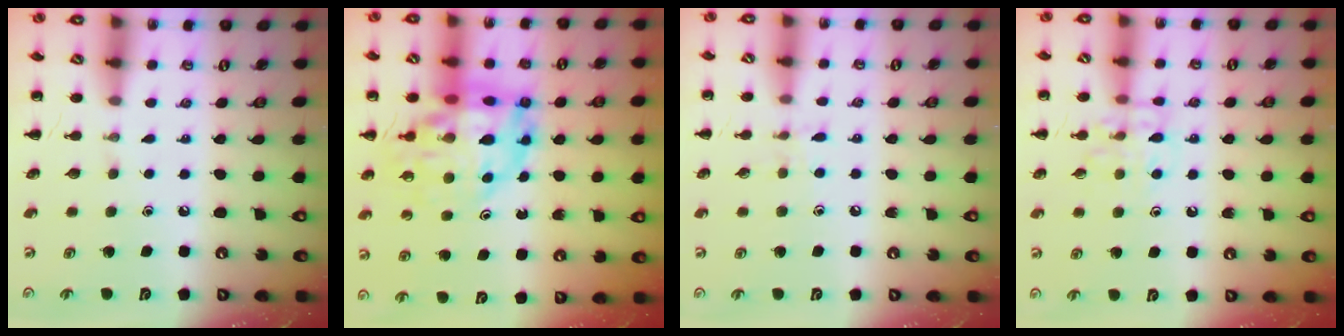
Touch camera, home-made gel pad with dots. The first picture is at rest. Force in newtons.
{"total": 19.0, "press": 18.4, "slide": 4.7}
{"total": 5.3, "press": 4.9, "slide": 2.1}
{"total": 9.4, "press": 9.4, "slide": 0.8}